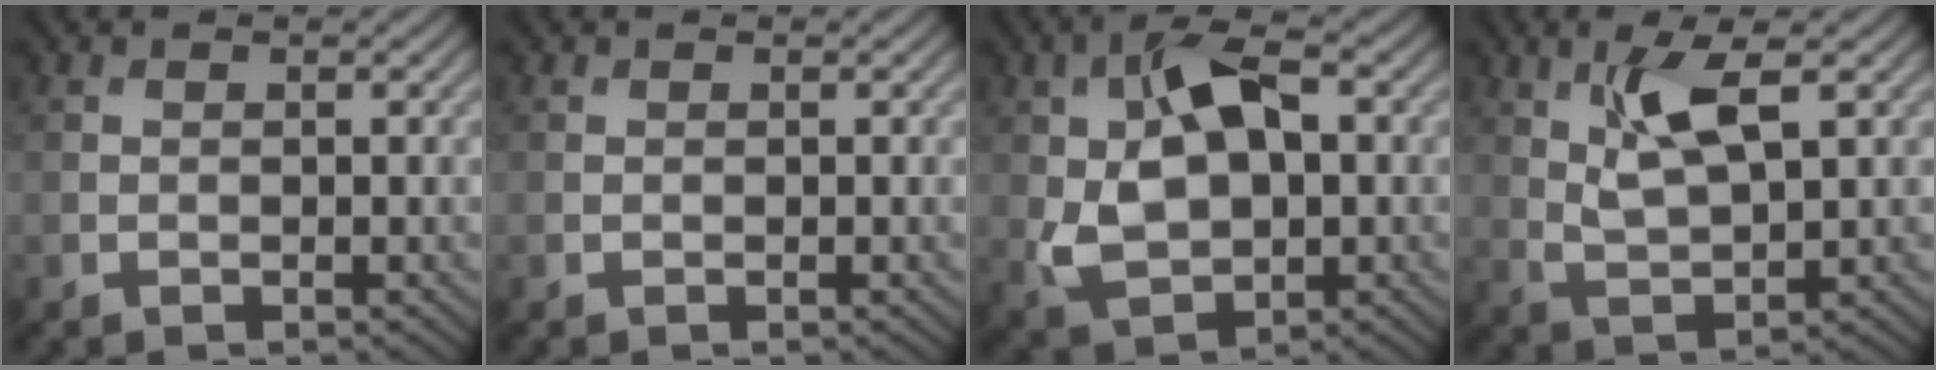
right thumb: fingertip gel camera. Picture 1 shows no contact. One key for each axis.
{"total": 0.0}
{"total": 10.2, "fx": 1.0, "fy": 6.1, "fz": 8.1, "tx": -0.172, "ty": -0.001, "tz": 0.015}
{"total": 6.6, "fx": 2.5, "fy": 2.2, "fz": 5.7, "tx": -0.122, "ty": -0.004, "tz": 0.051}